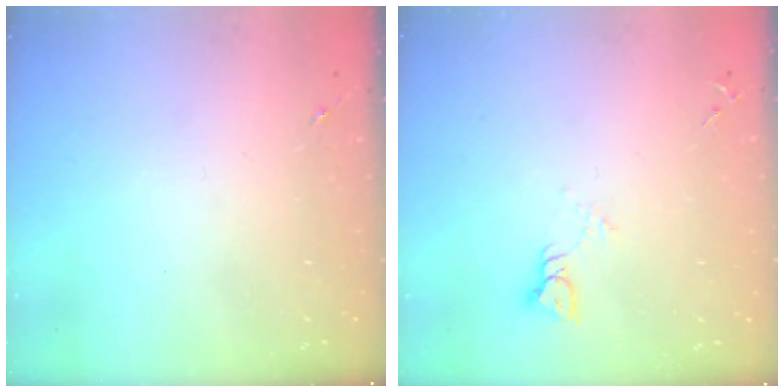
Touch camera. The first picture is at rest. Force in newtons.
{"total": 3.8, "press": 3.8, "slide": 0.4}